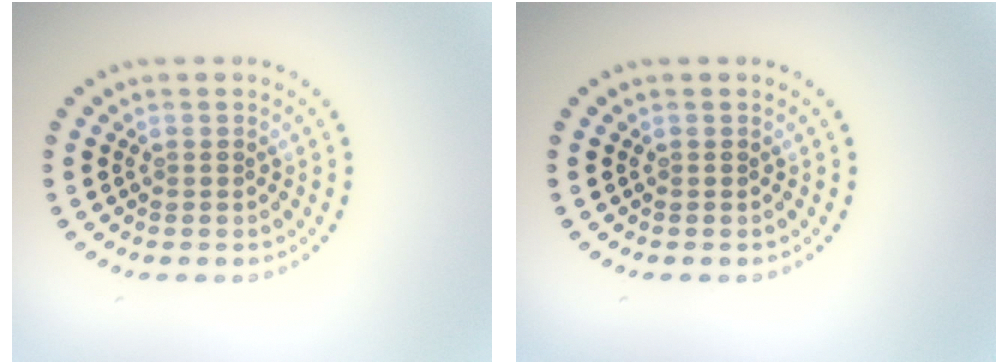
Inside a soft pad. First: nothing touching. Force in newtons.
{"total": 0.0}